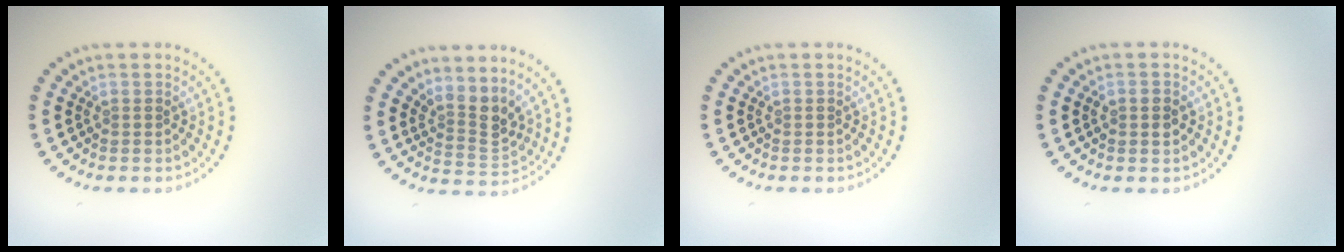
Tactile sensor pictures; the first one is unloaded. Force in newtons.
{"total": 3.0, "press": 2.1, "slide": 2.1}
{"total": 0.0}
{"total": 1.4, "press": 1.4, "slide": 0.1}